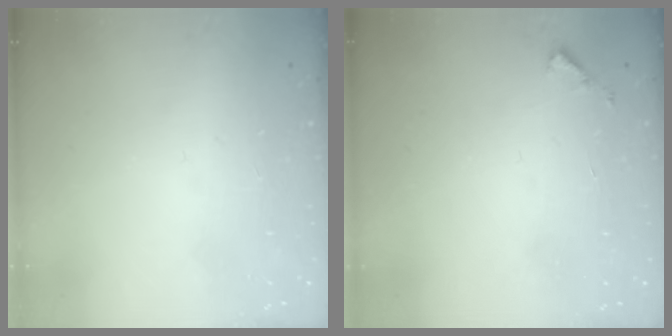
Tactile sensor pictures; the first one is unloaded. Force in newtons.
{"total": 3.6, "press": 3.6, "slide": 0.3}